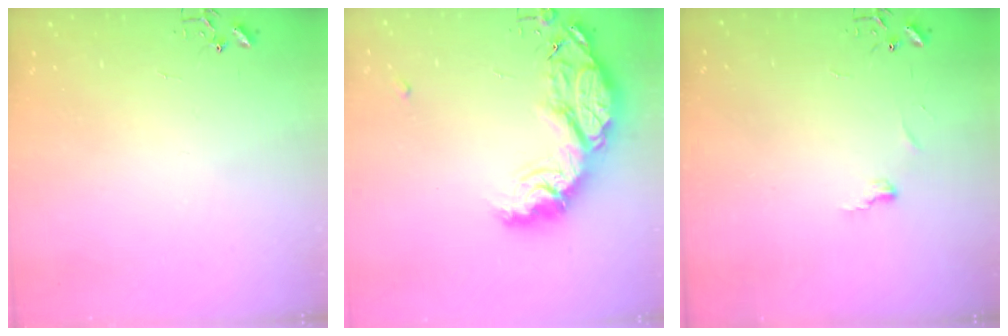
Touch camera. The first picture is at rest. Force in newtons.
{"total": 20.5, "press": 20.5, "slide": 1.5}
{"total": 3.4, "press": 3.4, "slide": 0.4}